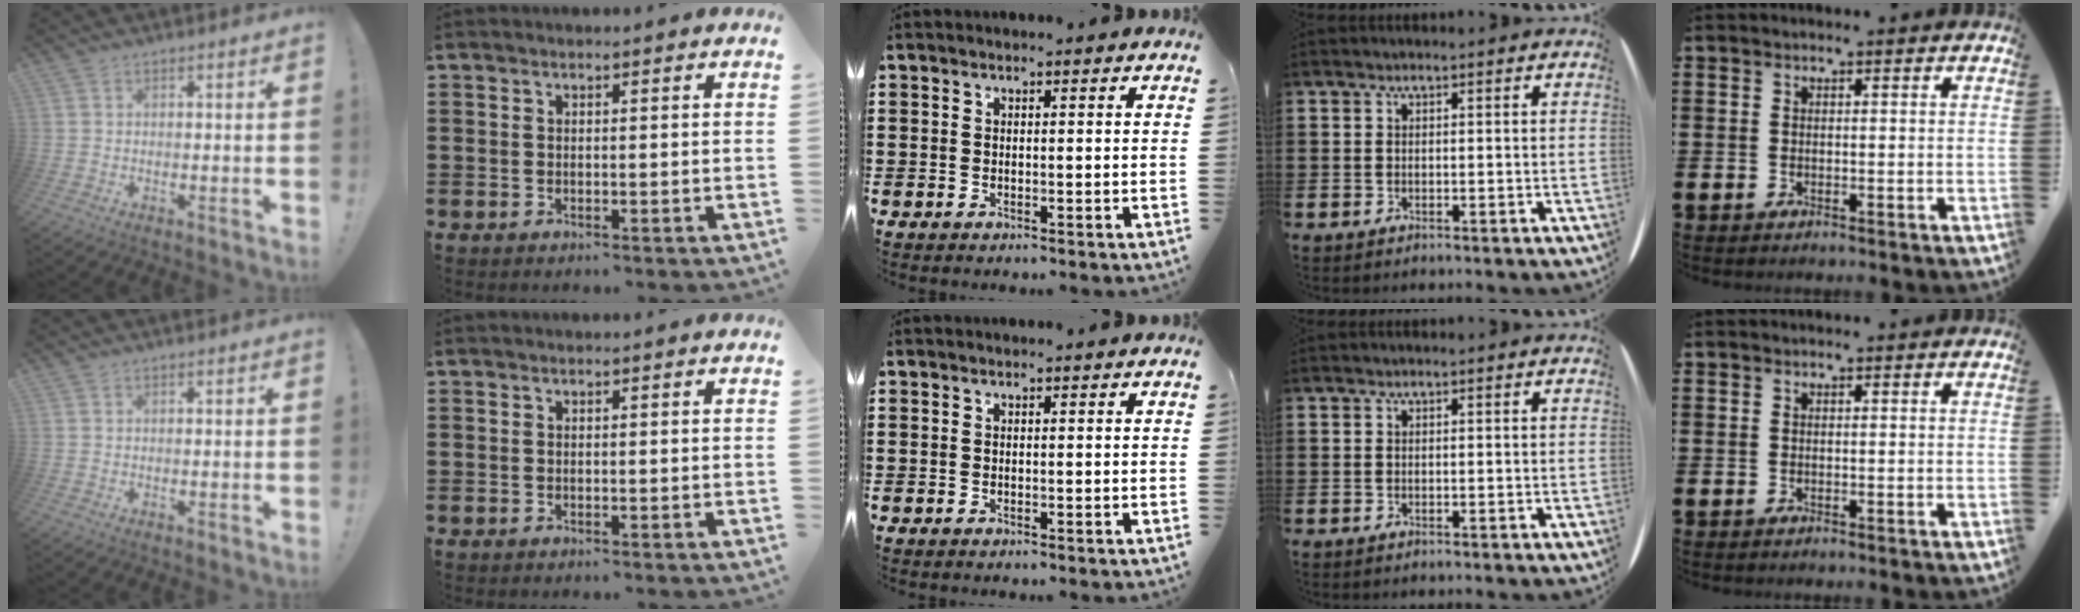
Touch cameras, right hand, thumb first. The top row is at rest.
{}